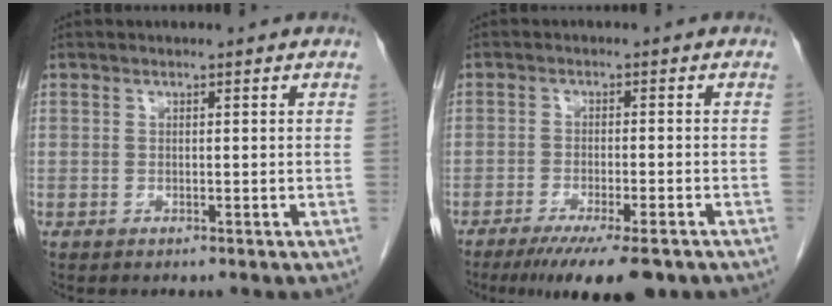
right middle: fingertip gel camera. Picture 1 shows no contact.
{"total": 11.1, "force": [-8.1, 1.6, 7.3], "torque": [-0.102, -0.020, -0.123]}